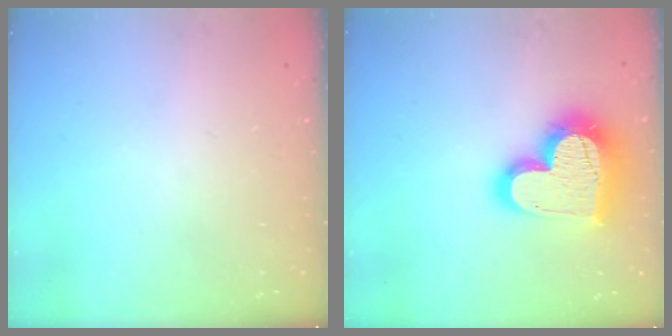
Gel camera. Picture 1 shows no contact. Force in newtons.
{"total": 23.6, "press": 23.5, "slide": 2.1}